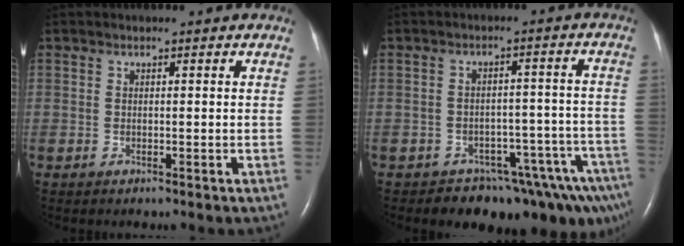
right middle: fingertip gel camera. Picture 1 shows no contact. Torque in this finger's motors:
{"motor_torque": [0.61, -0.96, 0.11, 0.05]}